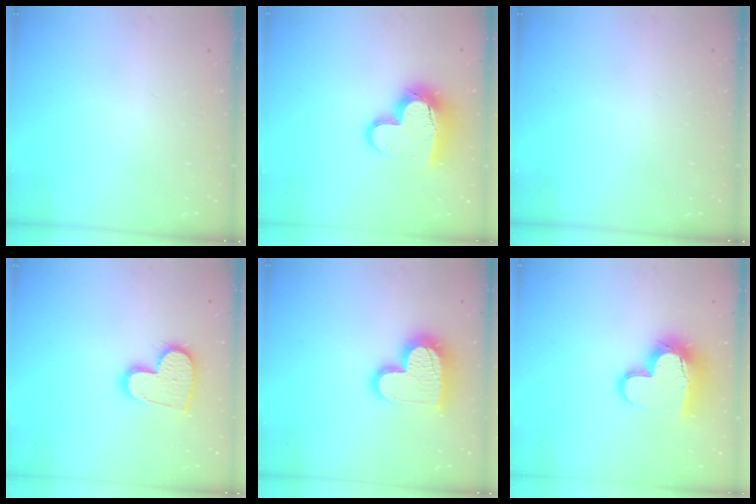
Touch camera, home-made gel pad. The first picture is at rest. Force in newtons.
{"total": 14.9, "press": 14.9, "slide": 1.2}
{"total": 0.0}
{"total": 14.8, "press": 14.8, "slide": 1.1}
{"total": 16.1, "press": 16.1, "slide": 1.3}
{"total": 14.9, "press": 14.9, "slide": 1.2}